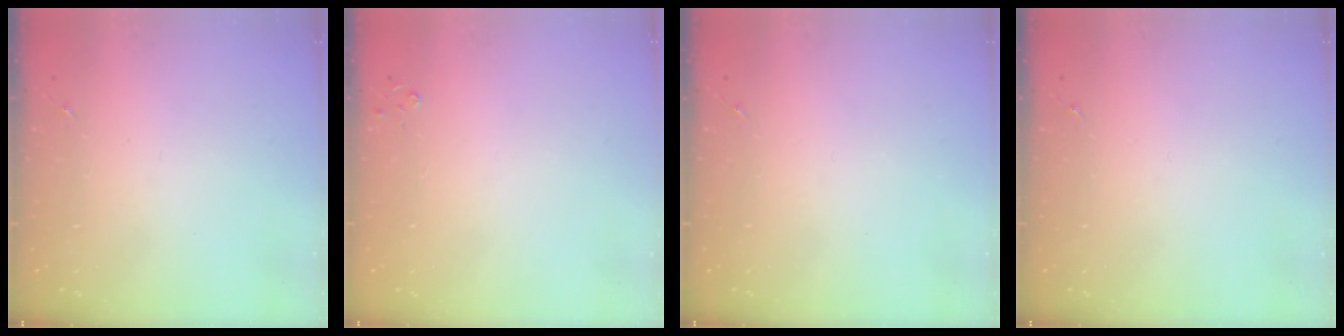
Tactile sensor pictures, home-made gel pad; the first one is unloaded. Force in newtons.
{"total": 2.7, "press": 2.7, "slide": 0.3}
{"total": 0.0}
{"total": 0.0}